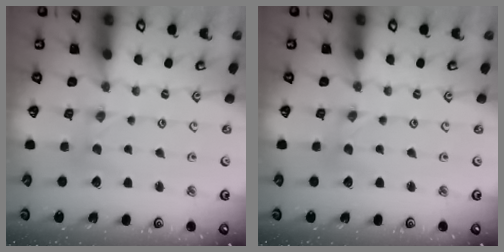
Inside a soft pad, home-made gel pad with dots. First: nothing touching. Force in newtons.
{"total": 0.0}